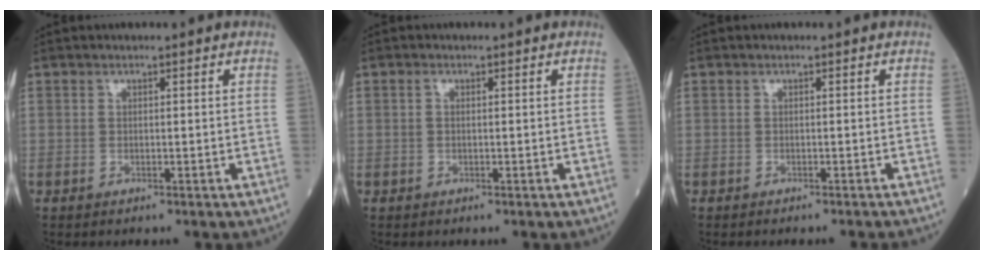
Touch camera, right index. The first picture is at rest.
{"total": 0.7, "force": [0.1, 0.4, 0.6], "torque": [-0.013, 0.004, 0.002]}
{"total": 2.8, "force": [-2.7, -0.1, 1.0], "torque": [-0.008, -0.003, -0.034]}